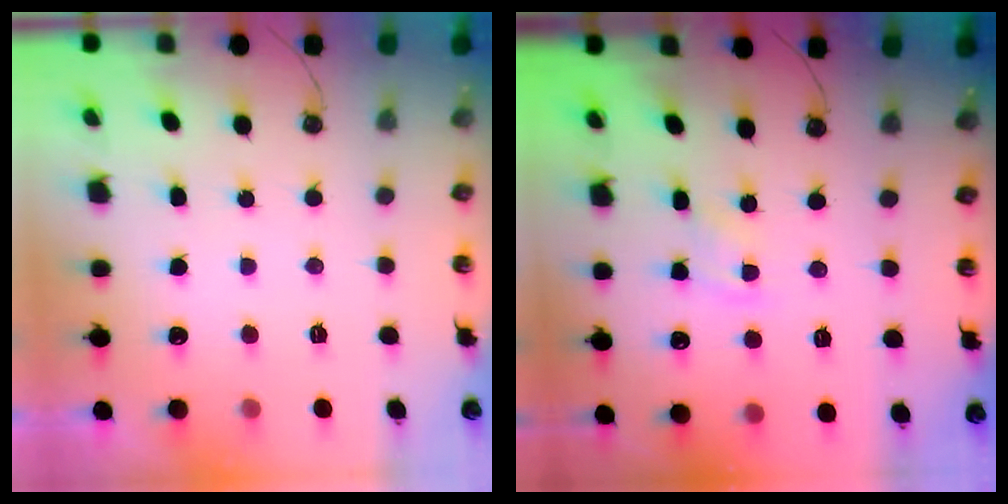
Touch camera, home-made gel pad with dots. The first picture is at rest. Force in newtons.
{"total": 5.1, "press": 5.0, "slide": 0.6}